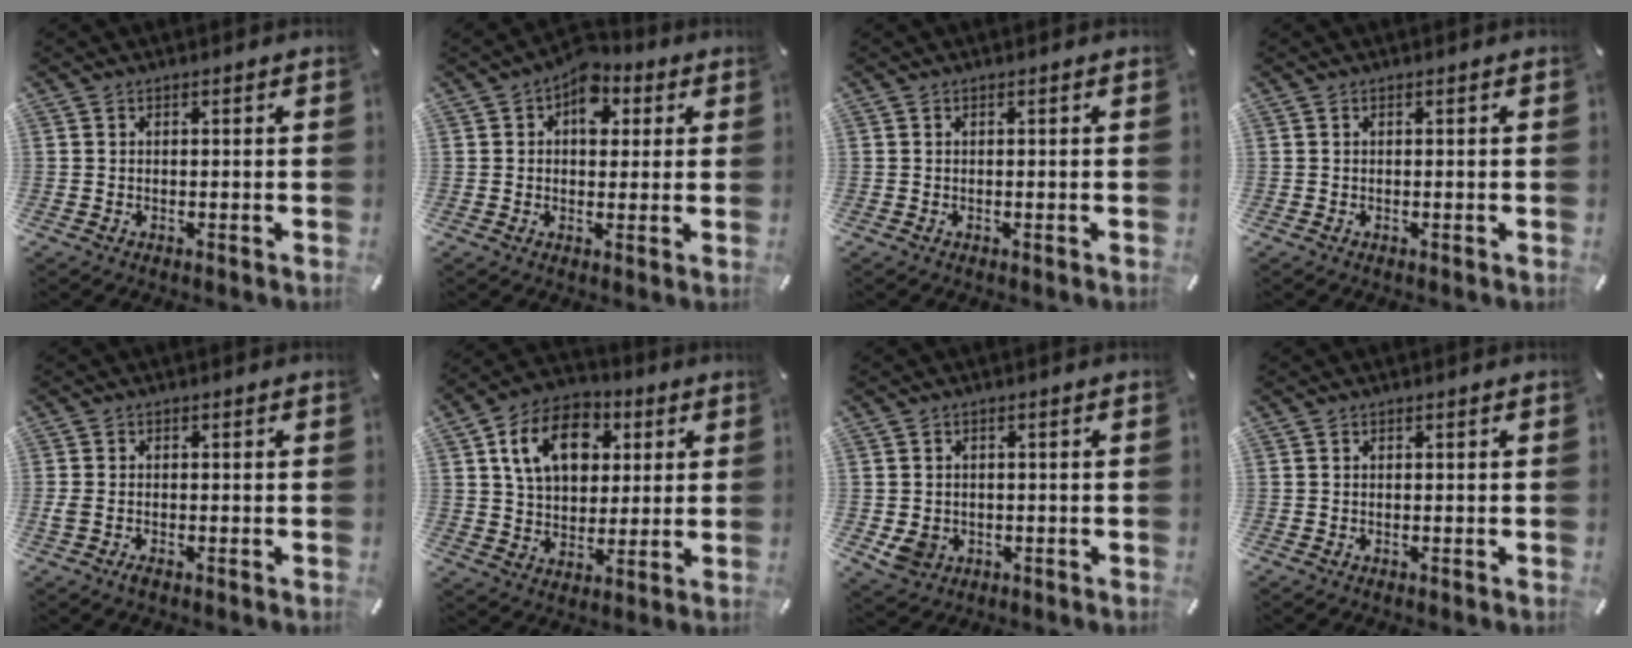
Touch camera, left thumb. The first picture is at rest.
{"total": 8.1, "force": [2.8, 5.6, 5.1], "torque": [-0.061, -0.008, 0.044]}
{"total": 0.0}
{"total": 0.0}
{"total": 1.7, "force": [-0.8, 0.9, 1.3], "torque": [-0.024, 0.001, -0.014]}
{"total": 13.7, "force": [4.7, 10.3, 7.8], "torque": [-0.126, 0.002, 0.086]}
{"total": 4.4, "force": [-0.8, 3.9, 1.7], "torque": [-0.043, -0.004, -0.016]}
{"total": 0.0}